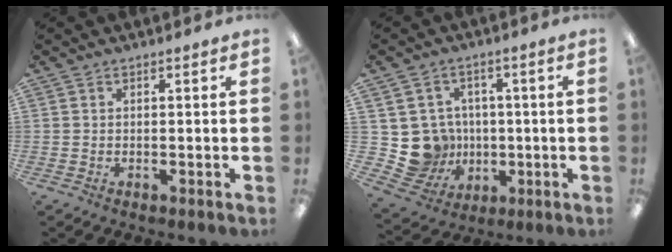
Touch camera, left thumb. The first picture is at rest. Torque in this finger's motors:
{"motor_torque": [-0.02, 0.04, 0.27, -0.36, 0.01]}